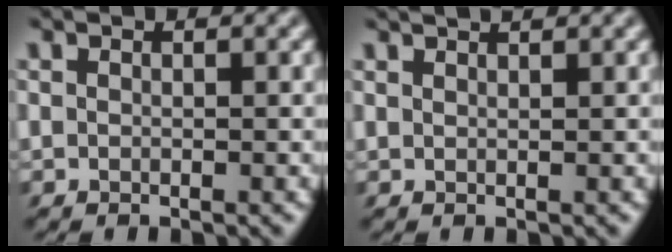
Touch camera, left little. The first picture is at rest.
{"total": 1.7, "force": [1.6, -0.3, 0.5], "torque": [-0.012, 0.016, 0.026]}